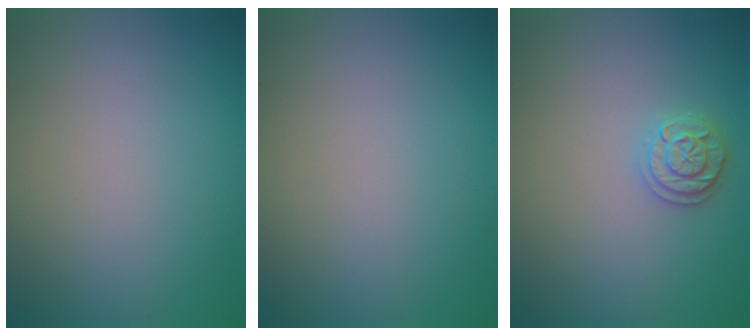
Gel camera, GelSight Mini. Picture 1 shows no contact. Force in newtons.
{"total": 0.0}
{"total": 1.9, "press": 1.9, "slide": 0.3}